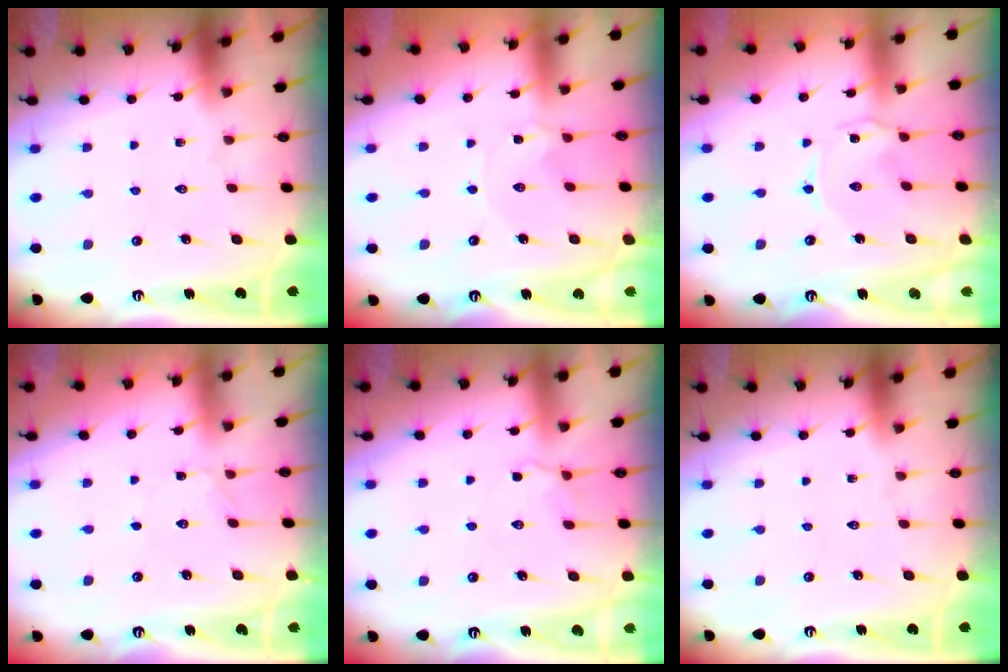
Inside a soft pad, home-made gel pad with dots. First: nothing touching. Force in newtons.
{"total": 0.0}
{"total": 0.6, "press": 0.6, "slide": 0.2}
{"total": 1.4, "press": 1.4, "slide": 0.3}
{"total": 4.7, "press": 4.4, "slide": 1.5}
{"total": 0.0}